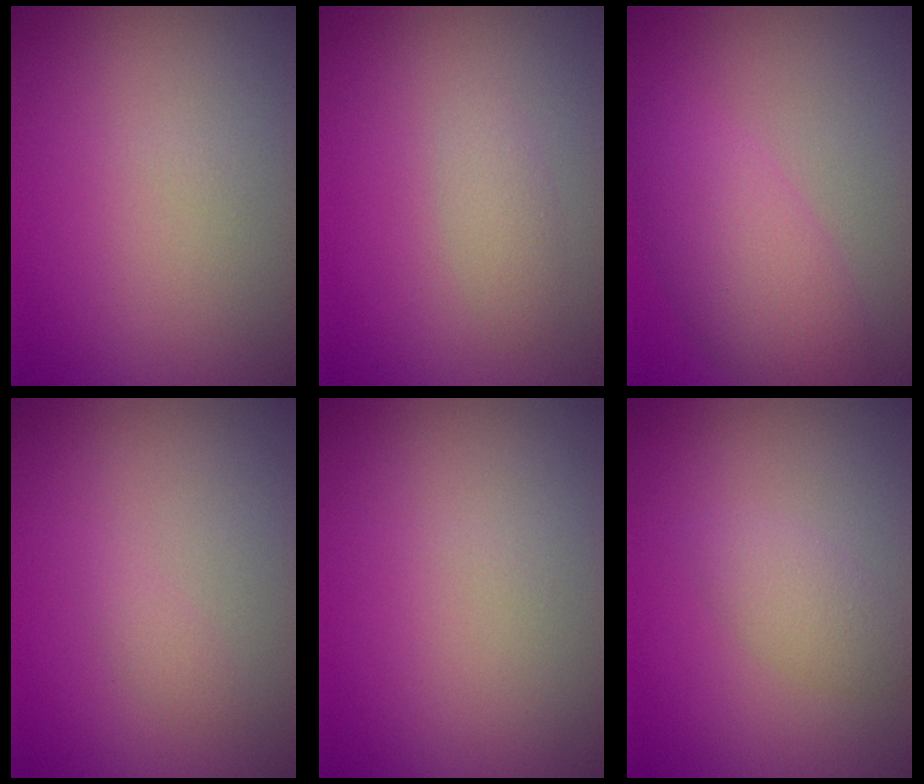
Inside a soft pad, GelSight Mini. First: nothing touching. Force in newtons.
{"total": 1.4, "press": 1.4, "slide": 0.1}
{"total": 4.7, "press": 4.7, "slide": 0.2}
{"total": 0.7, "press": 0.7, "slide": 0.0}
{"total": 0.0}
{"total": 1.8, "press": 1.8, "slide": 0.1}